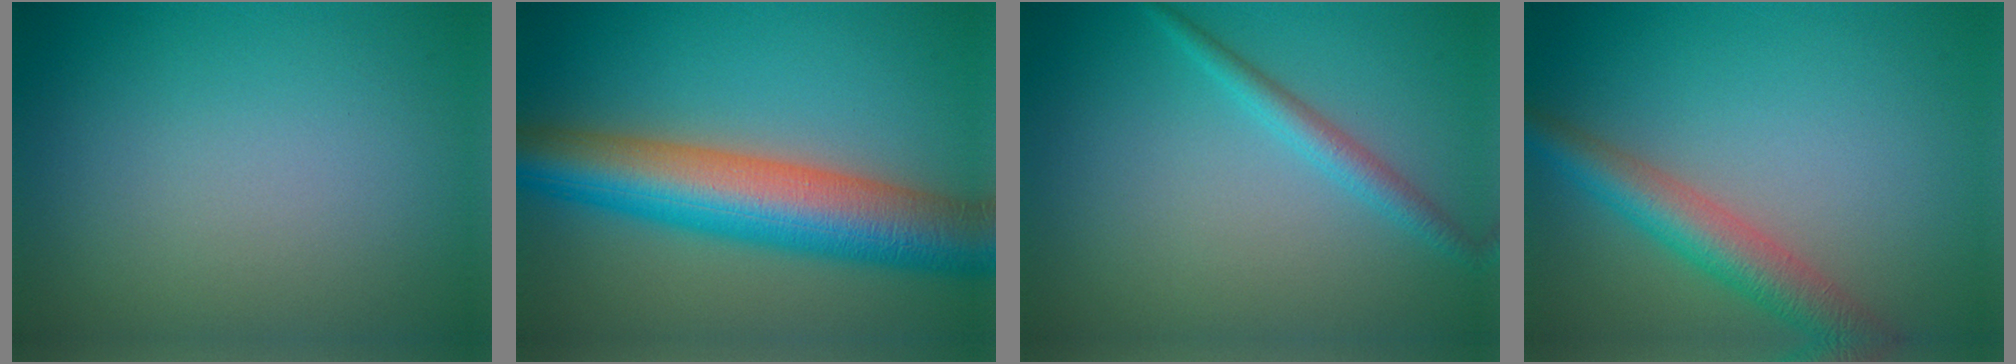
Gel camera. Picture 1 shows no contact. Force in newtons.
{"total": 10.8, "press": 10.8, "slide": 0.3}
{"total": 1.9, "press": 1.9, "slide": 0.1}
{"total": 4.5, "press": 4.5, "slide": 0.2}